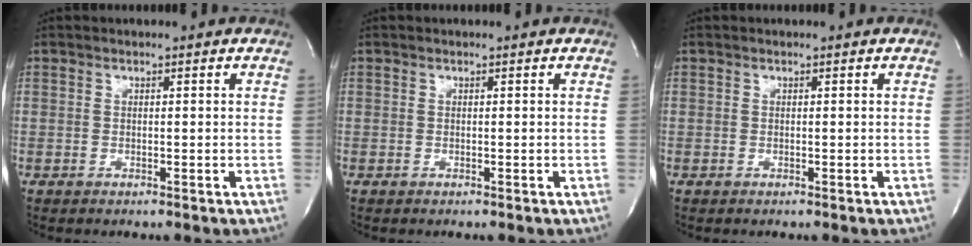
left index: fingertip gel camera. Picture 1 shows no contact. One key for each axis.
{"total": 0.0}
{"total": 0.0}